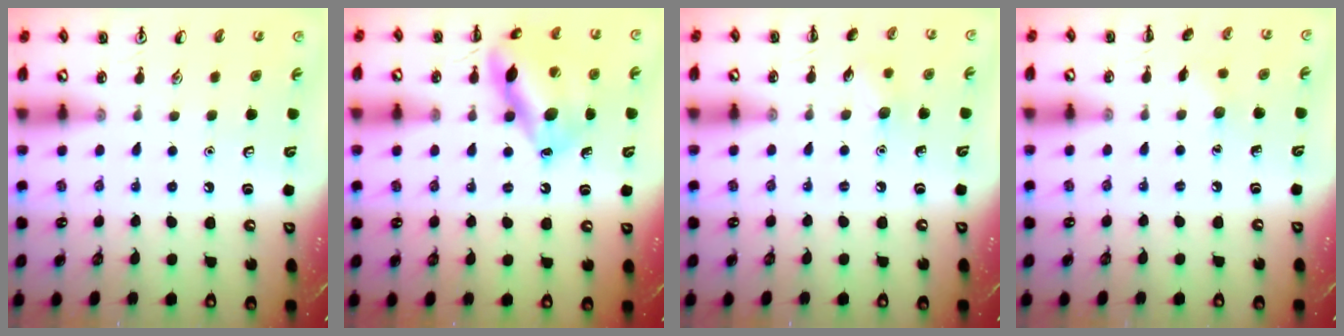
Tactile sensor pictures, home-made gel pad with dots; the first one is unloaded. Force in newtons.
{"total": 14.8, "press": 14.8, "slide": 1.0}
{"total": 6.3, "press": 6.1, "slide": 1.6}
{"total": 4.9, "press": 4.7, "slide": 1.3}